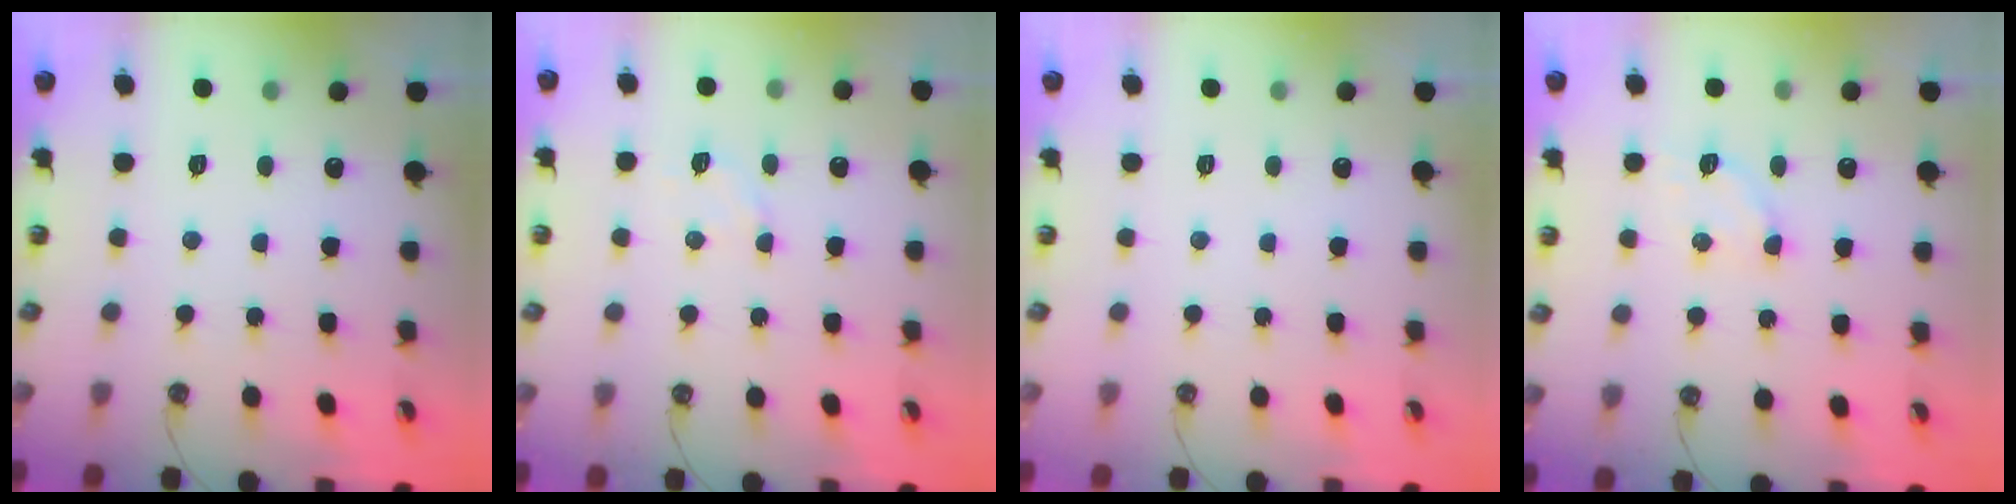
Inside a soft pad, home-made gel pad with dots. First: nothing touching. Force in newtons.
{"total": 3.0, "press": 2.9, "slide": 0.5}
{"total": 0.0}
{"total": 6.1, "press": 6.0, "slide": 0.8}